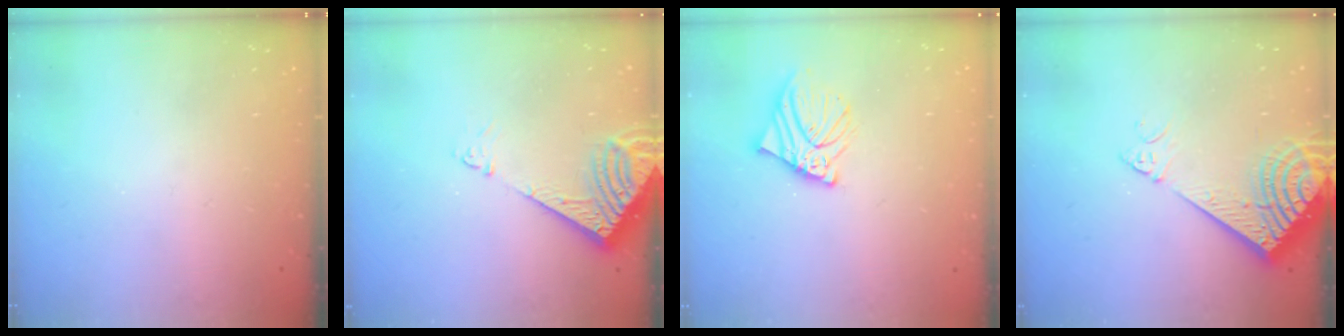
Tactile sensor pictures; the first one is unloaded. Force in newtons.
{"total": 7.8, "press": 7.8, "slide": 0.6}
{"total": 9.0, "press": 8.9, "slide": 1.4}
{"total": 13.2, "press": 13.1, "slide": 2.0}